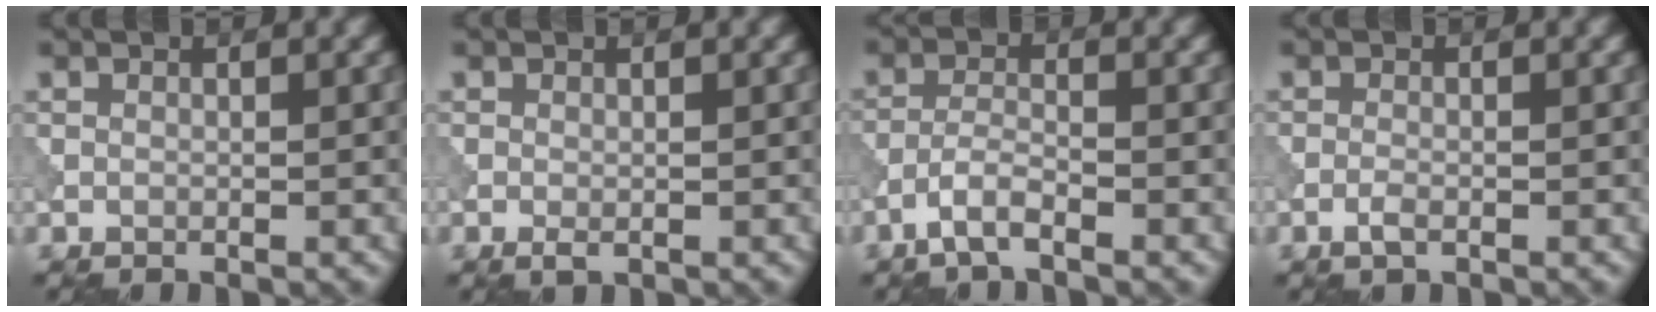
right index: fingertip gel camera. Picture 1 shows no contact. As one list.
[{"total": 0.8, "force": [-0.3, 0.4, 0.6], "torque": [-0.013, -0.004, -0.005]}, {"total": 2.6, "force": [-1.8, 0.6, 1.8], "torque": [-0.040, 0.006, -0.043]}, {"total": 1.1, "force": [-0.6, 0.3, 0.9], "torque": [-0.021, 0.000, -0.016]}]